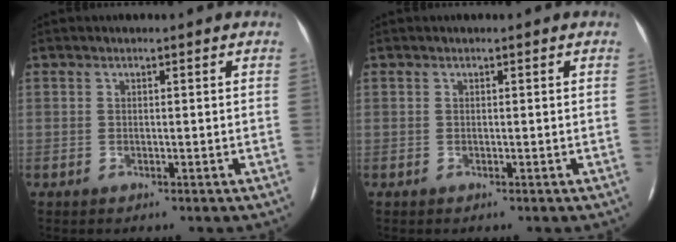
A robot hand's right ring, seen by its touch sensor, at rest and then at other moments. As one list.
[{"total": 0.0}]